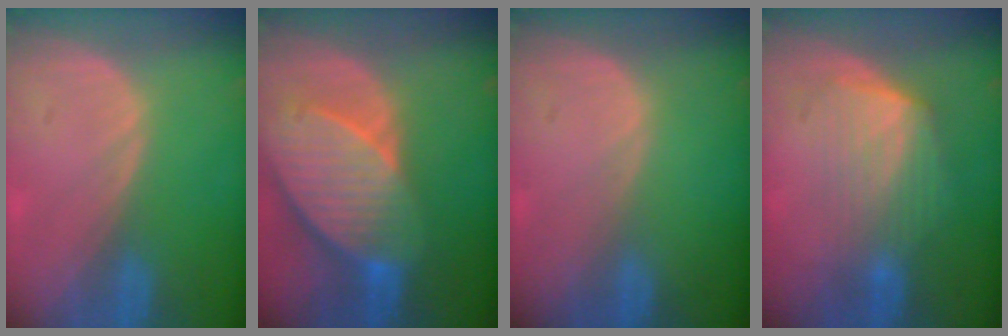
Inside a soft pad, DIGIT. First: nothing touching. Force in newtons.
{"total": 10.7, "press": 9.4, "slide": 5.1}
{"total": 0.0}
{"total": 6.8, "press": 6.4, "slide": 2.5}